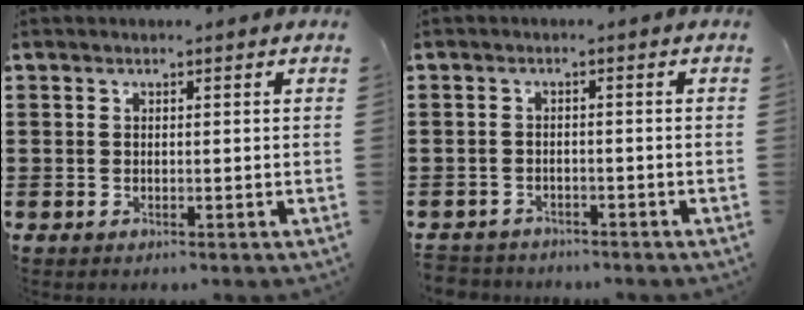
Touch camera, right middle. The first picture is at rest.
{"total": 2.1, "force": [-2.1, 0.3, -0.3], "torque": [-0.003, -0.002, -0.046]}